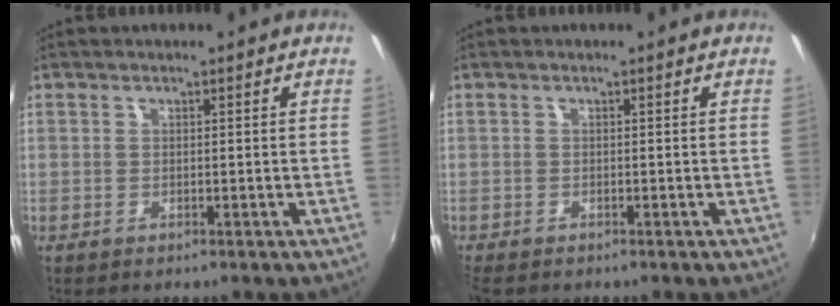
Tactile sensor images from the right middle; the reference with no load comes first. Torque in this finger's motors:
{"motor_torque": [0.53, -0.63, 0.00, 0.04]}